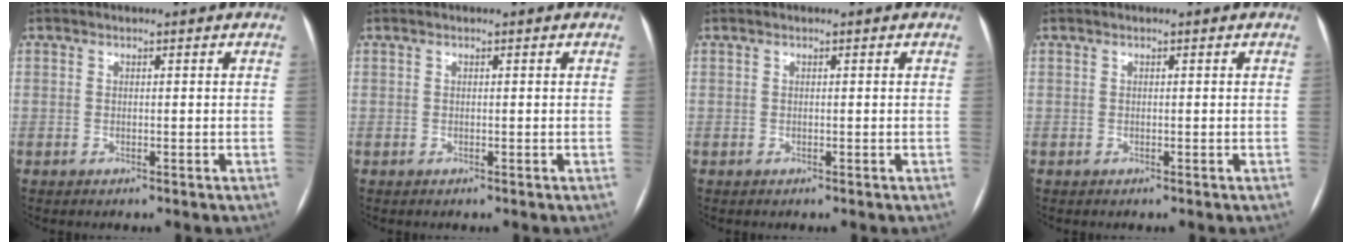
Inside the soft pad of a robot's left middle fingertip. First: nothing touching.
{"total": 0.0}
{"total": 0.0}
{"total": 0.0}